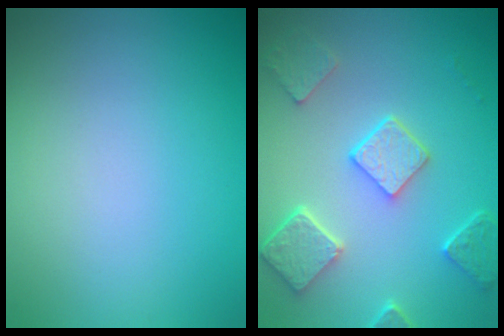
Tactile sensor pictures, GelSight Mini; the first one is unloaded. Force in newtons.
{"total": 5.0, "press": 3.9, "slide": 3.0}